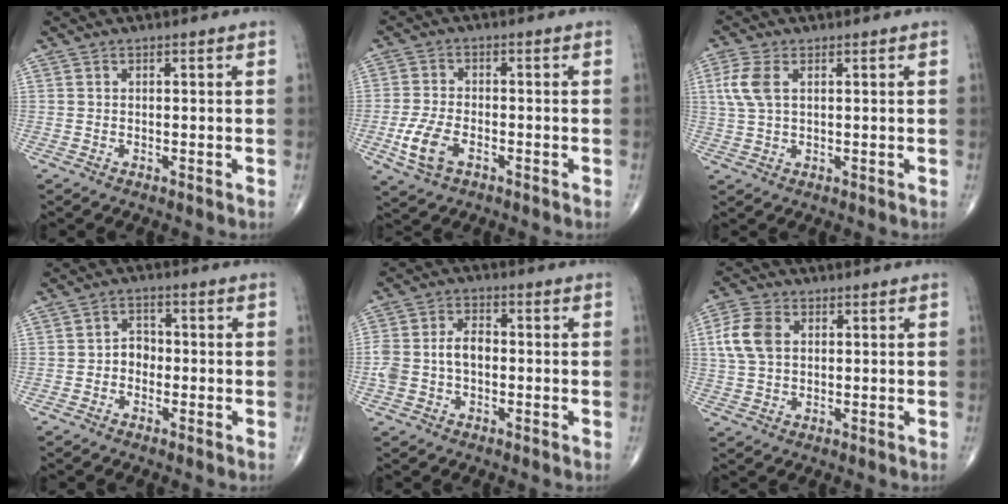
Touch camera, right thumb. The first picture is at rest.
{"total": 6.9, "force": [-2.7, 3.8, 5.1], "torque": [-0.112, 0.008, -0.050]}
{"total": 5.5, "force": [1.5, 3.0, 4.4], "torque": [-0.115, 0.010, 0.032]}
{"total": 3.4, "force": [-0.8, 2.7, 1.8], "torque": [-0.008, 0.016, -0.023]}
{"total": 7.0, "force": [-0.7, 4.5, 5.2], "torque": [-0.109, 0.024, -0.015]}
{"total": 7.4, "force": [1.5, 5.0, 5.2], "torque": [-0.112, 0.008, 0.029]}